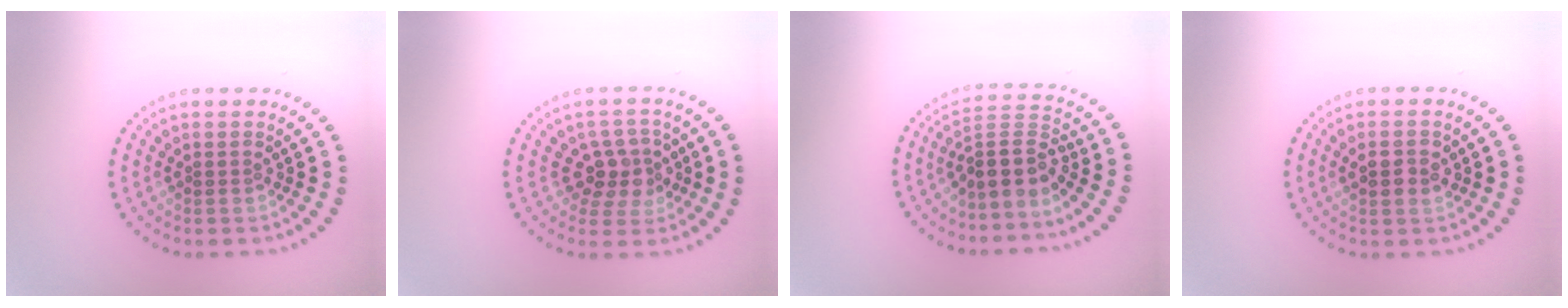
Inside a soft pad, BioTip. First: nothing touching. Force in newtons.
{"total": 3.2, "press": 2.9, "slide": 1.5}
{"total": 3.5, "press": 2.5, "slide": 2.4}
{"total": 2.2, "press": 2.2, "slide": 0.3}